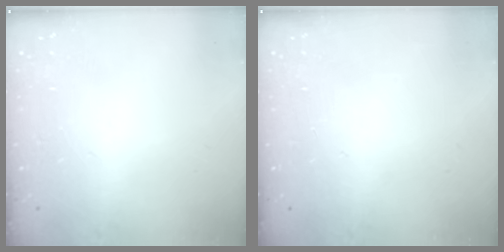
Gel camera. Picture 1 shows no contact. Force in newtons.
{"total": 0.0}